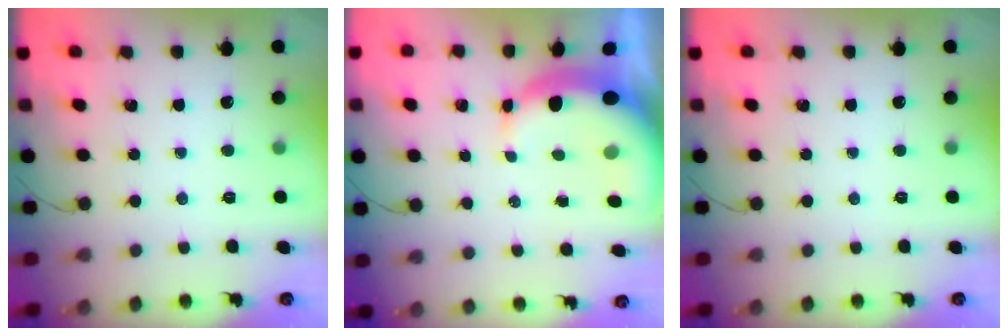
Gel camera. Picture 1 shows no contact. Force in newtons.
{"total": 8.8, "press": 8.6, "slide": 1.7}
{"total": 0.0}